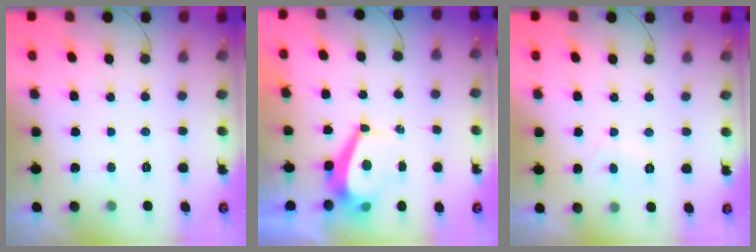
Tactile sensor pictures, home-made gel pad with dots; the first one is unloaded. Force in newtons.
{"total": 4.4, "press": 4.4, "slide": 0.3}
{"total": 2.2, "press": 2.0, "slide": 0.8}